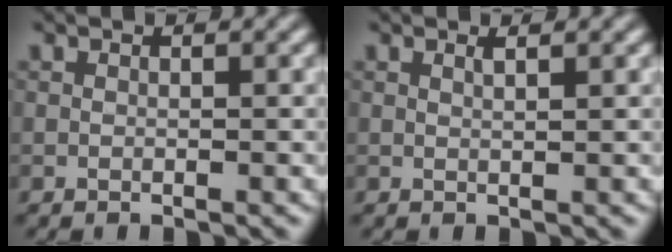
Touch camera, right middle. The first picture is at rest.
{"total": 0.6, "force": [0.5, 0.1, 0.3], "torque": [0.000, 0.003, 0.010]}